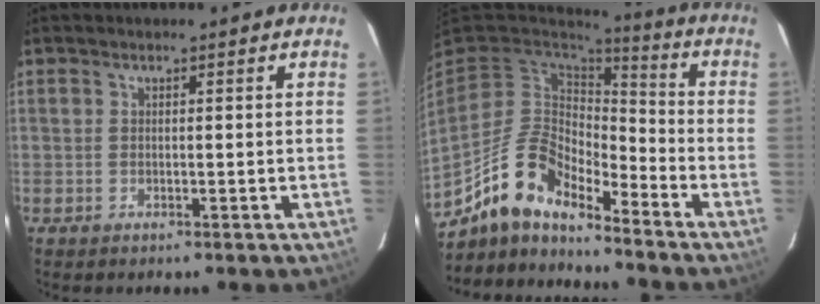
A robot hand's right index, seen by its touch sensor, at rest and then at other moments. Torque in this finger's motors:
{"motor_torque": [0.45, -0.91, 0.60, 0.09]}